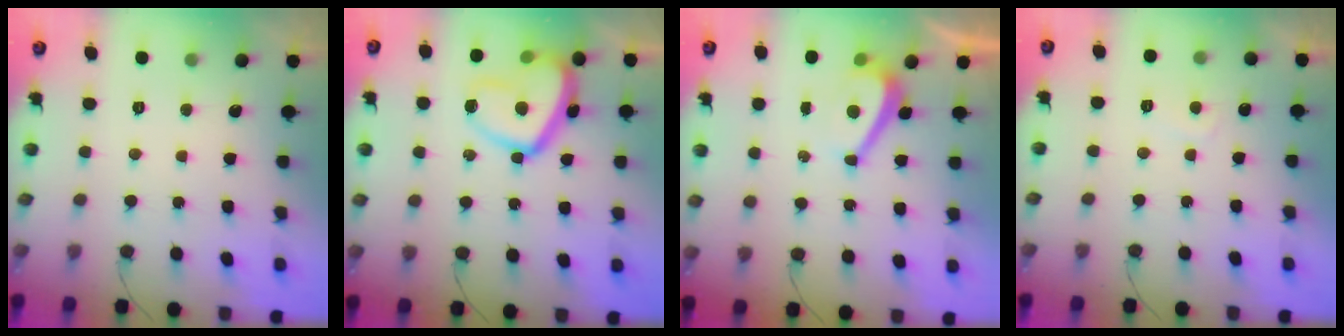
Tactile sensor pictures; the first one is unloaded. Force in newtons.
{"total": 15.2, "press": 15.1, "slide": 1.5}
{"total": 5.1, "press": 5.1, "slide": 0.6}
{"total": 1.6, "press": 1.4, "slide": 0.7}